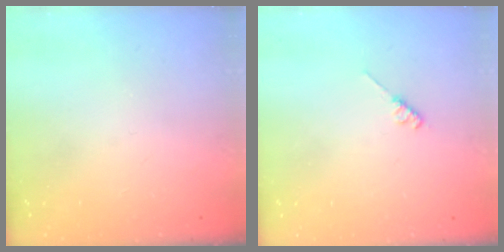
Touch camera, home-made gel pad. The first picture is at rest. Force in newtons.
{"total": 2.6, "press": 2.5, "slide": 0.4}